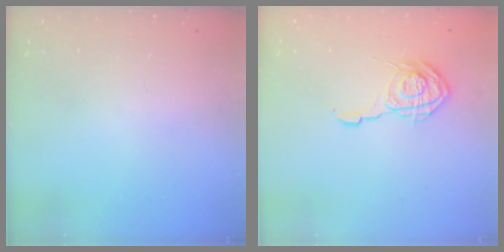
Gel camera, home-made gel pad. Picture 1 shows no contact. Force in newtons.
{"total": 9.9, "press": 9.9, "slide": 0.5}